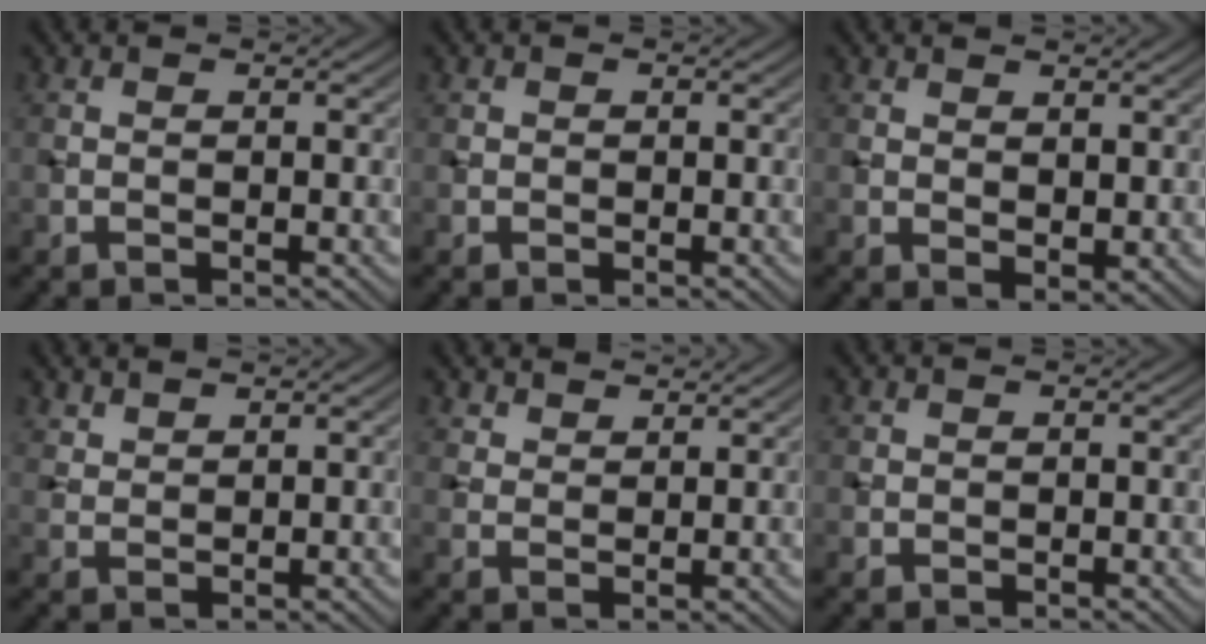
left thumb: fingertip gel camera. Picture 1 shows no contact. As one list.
[{"total": 0.7, "force": [0.1, 0.7, 0.1], "torque": [0.001, -0.004, 0.000]}, {"total": 2.7, "force": [1.5, 1.6, 1.5], "torque": [-0.029, -0.008, 0.031]}, {"total": 2.4, "force": [2.1, 0.9, 0.8], "torque": [-0.021, -0.004, 0.054]}, {"total": 4.0, "force": [3.4, 1.6, 1.2], "torque": [-0.031, -0.010, 0.082]}, {"total": 1.1, "force": [0.0, 1.1, 0.1], "torque": [0.003, -0.004, -0.003]}]